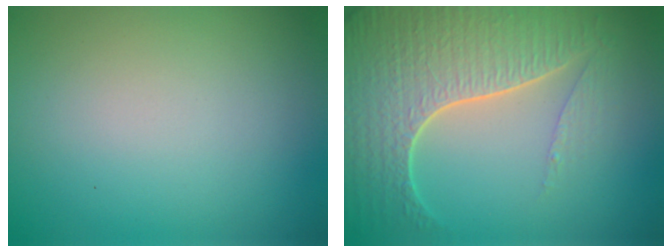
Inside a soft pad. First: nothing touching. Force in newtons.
{"total": 7.5, "press": 5.6, "slide": 5.0}